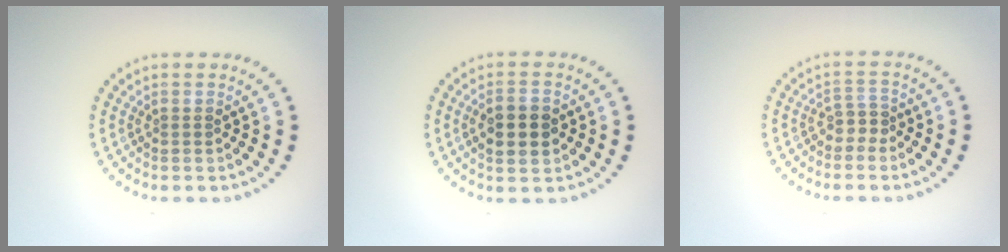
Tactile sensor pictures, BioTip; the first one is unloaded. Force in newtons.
{"total": 3.6, "press": 3.6, "slide": 0.2}
{"total": 1.6, "press": 1.2, "slide": 1.1}